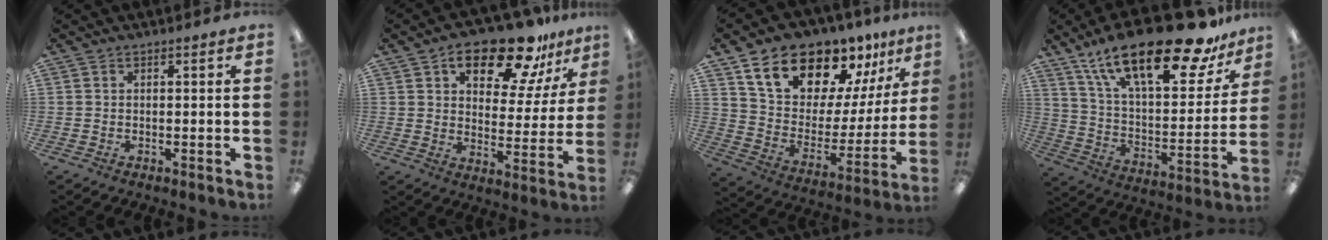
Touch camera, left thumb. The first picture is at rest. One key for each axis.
{"total": 17.4, "fx": 11.8, "fy": 7.5, "fz": 10.3, "tx": -0.146, "ty": -0.062, "tz": 0.195}
{"total": 18.3, "fx": 14.8, "fy": 8.5, "fz": 6.6, "tx": -0.126, "ty": -0.107, "tz": 0.264}
{"total": 26.6, "fx": 18.3, "fy": 9.0, "fz": 17.1, "tx": -0.277, "ty": -0.109, "tz": 0.305}